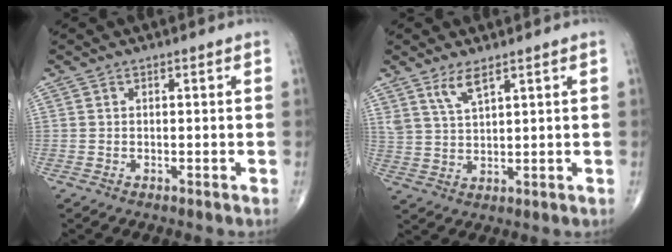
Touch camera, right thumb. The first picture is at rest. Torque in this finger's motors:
{"motor_torque": [-0.06, 0.21, 0.53, 0.46, 0.10]}